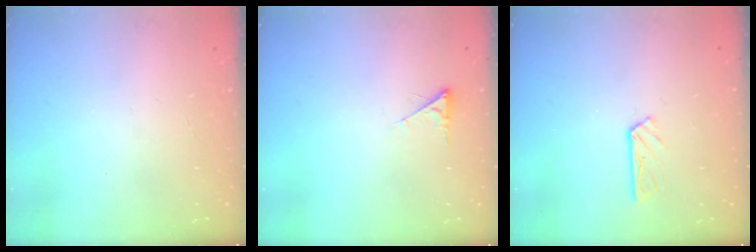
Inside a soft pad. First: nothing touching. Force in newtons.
{"total": 2.4, "press": 2.4, "slide": 0.4}
{"total": 4.0, "press": 4.0, "slide": 0.2}